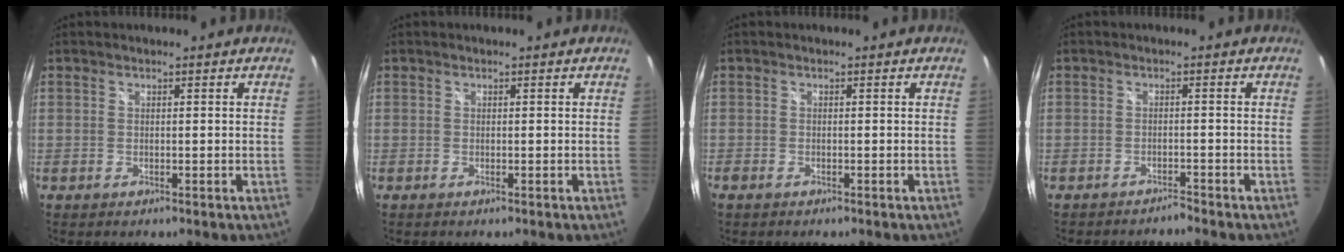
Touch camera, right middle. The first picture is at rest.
{"total": 0.0}
{"total": 1.4, "force": [-1.0, 0.9, 0.4], "torque": [-0.012, -0.004, -0.019]}
{"total": 1.6, "force": [-1.6, 0.0, 0.2], "torque": [-0.013, -0.001, -0.026]}